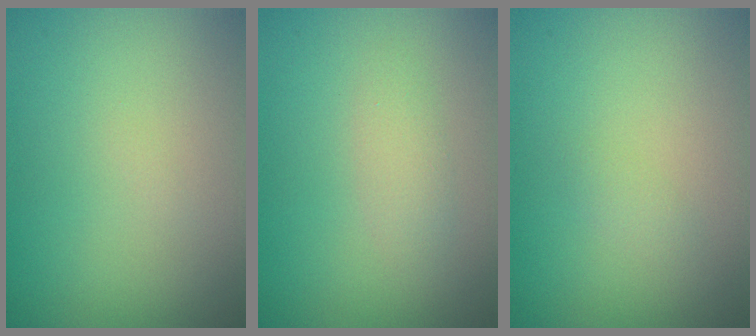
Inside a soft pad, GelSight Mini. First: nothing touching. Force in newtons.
{"total": 1.4, "press": 1.4, "slide": 0.1}
{"total": 0.7, "press": 0.7, "slide": 0.1}